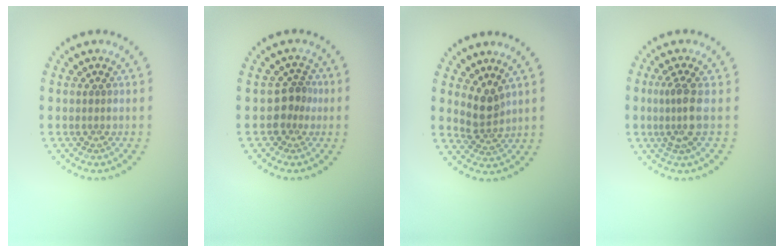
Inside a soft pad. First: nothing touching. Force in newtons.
{"total": 2.2, "press": 1.7, "slide": 1.4}
{"total": 2.4, "press": 1.8, "slide": 1.6}
{"total": 2.6, "press": 1.9, "slide": 1.8}